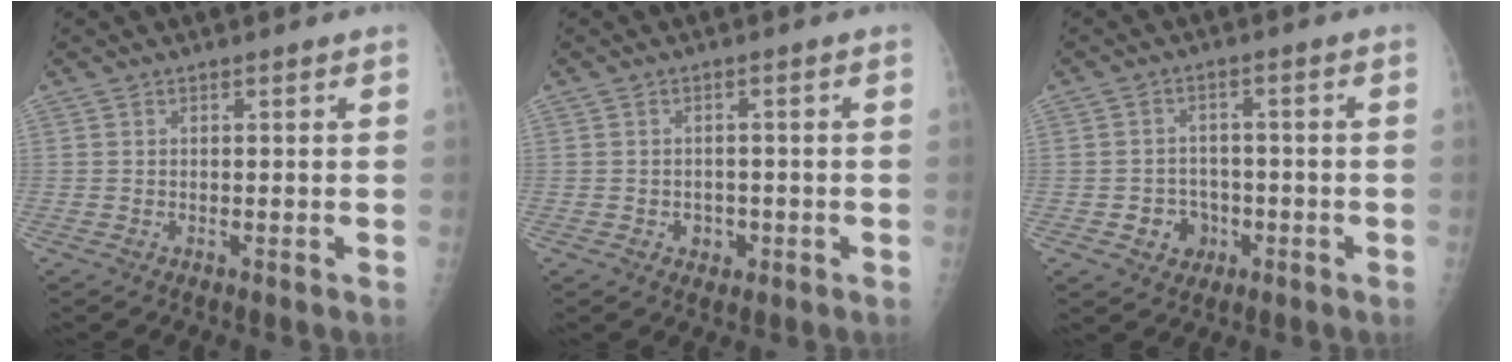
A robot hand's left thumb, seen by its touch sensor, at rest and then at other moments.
{"total": 2.7, "force": [-1.0, 2.3, 1.2], "torque": [-0.001, 0.006, -0.010]}
{"total": 5.3, "force": [-2.0, 4.6, 1.8], "torque": [0.001, 0.016, -0.026]}